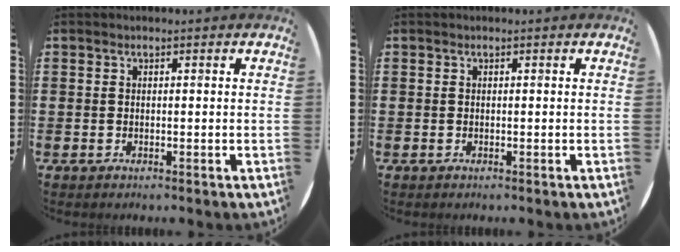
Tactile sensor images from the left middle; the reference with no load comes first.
{"total": 0.0}